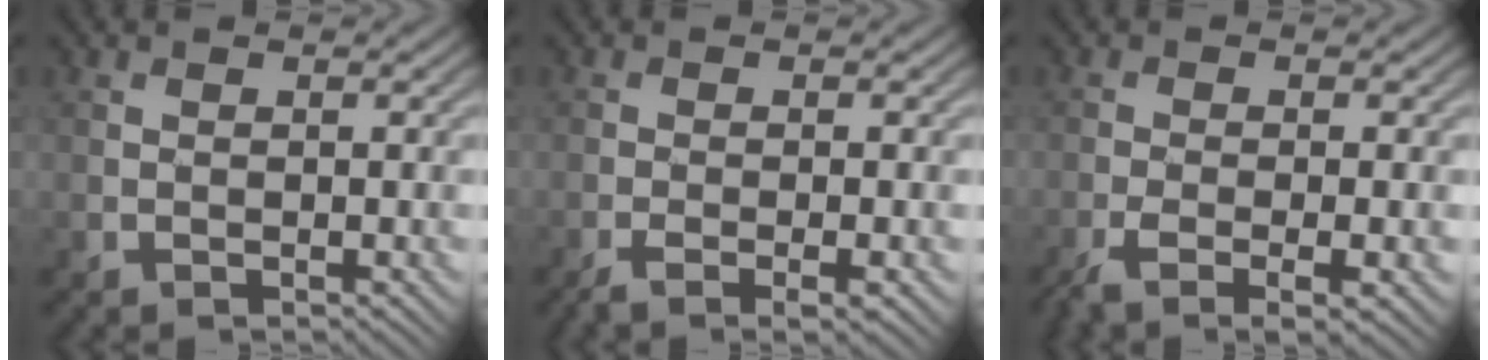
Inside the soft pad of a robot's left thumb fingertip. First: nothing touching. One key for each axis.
{"total": 3.5, "fx": -1.9, "fy": 0.6, "fz": 2.8, "tx": -0.051, "ty": -0.002, "tz": -0.040}
{"total": 5.6, "fx": -3.0, "fy": 1.3, "fz": 4.5, "tx": -0.088, "ty": -0.010, "tz": -0.055}